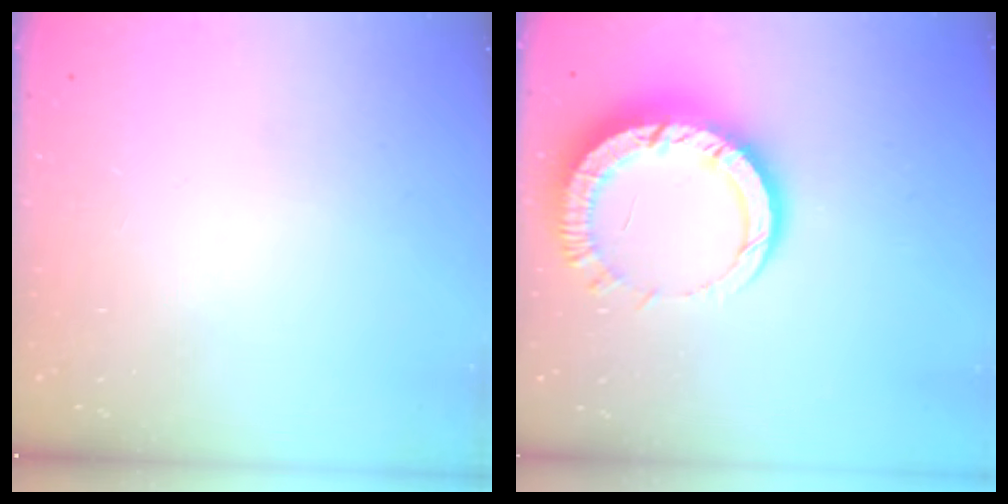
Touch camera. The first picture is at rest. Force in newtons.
{"total": 15.0, "press": 15.0, "slide": 1.4}